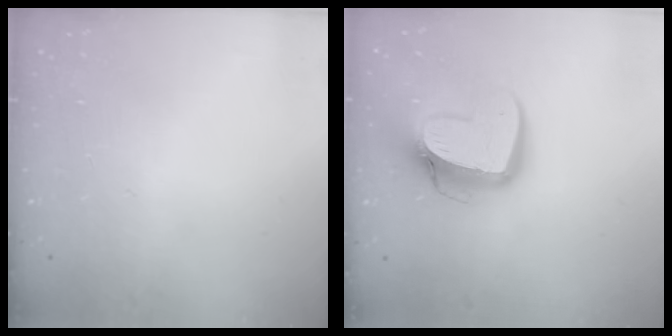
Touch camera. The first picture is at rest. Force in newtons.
{"total": 14.4, "press": 14.3, "slide": 1.3}